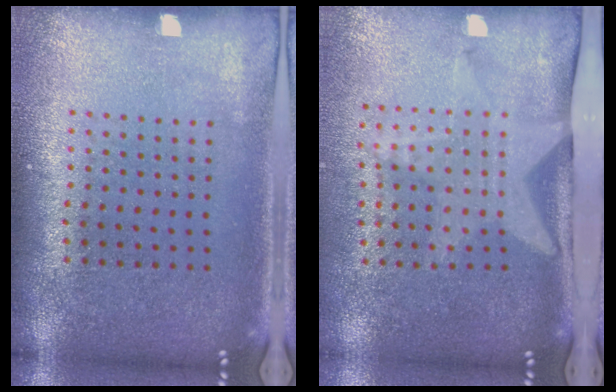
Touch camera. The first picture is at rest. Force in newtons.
{"total": 2.0, "press": 1.5, "slide": 1.3}